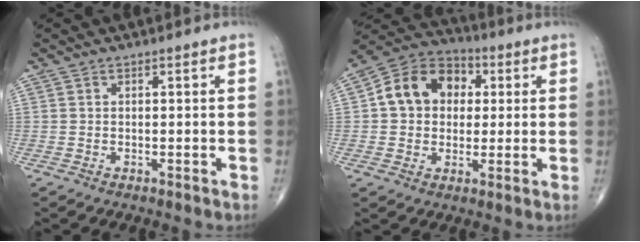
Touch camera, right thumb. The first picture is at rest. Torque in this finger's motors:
{"motor_torque": [-0.25, 0.63, 0.11, -0.09, 0.27]}